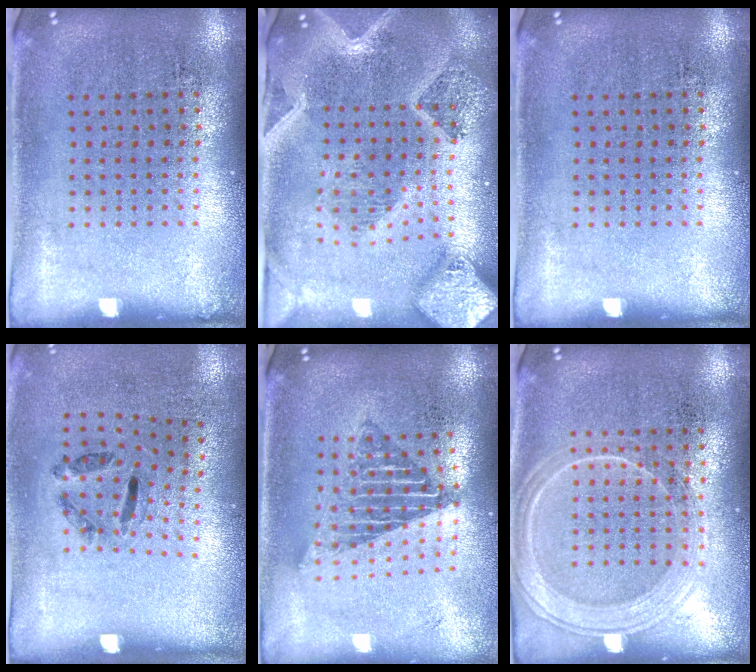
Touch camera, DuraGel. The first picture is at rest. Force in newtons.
{"total": 3.6, "press": 2.9, "slide": 2.1}
{"total": 0.0}
{"total": 1.4, "press": 0.8, "slide": 1.2}
{"total": 1.6, "press": 1.4, "slide": 0.9}
{"total": 2.6, "press": 2.5, "slide": 0.6}